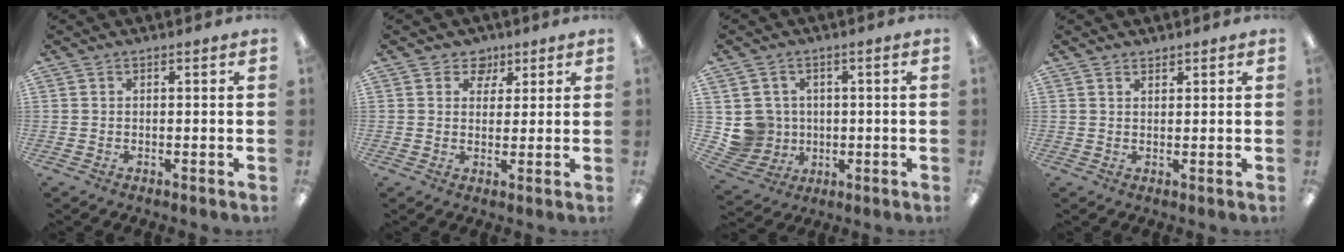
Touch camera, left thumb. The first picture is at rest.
{"total": 4.6, "force": [2.7, 3.6, 1.0], "torque": [-0.010, -0.008, 0.045]}
{"total": 7.0, "force": [0.8, 6.9, 0.5], "torque": [-0.033, 0.003, 0.028]}
{"total": 1.3, "force": [1.2, 0.4, 0.1], "torque": [-0.002, -0.001, 0.023]}